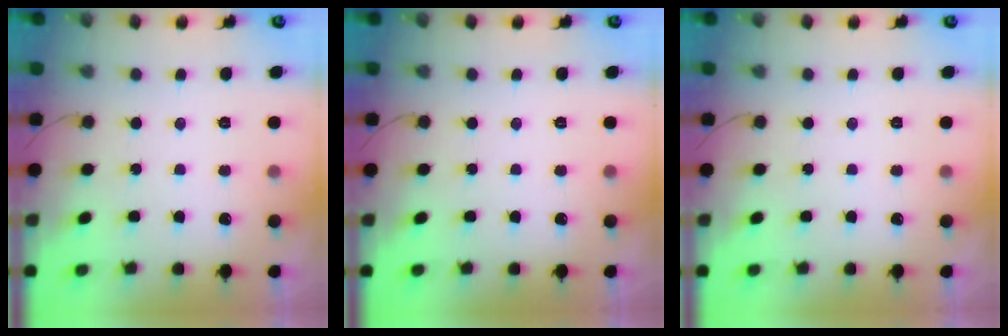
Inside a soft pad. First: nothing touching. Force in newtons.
{"total": 0.0}
{"total": 0.0}